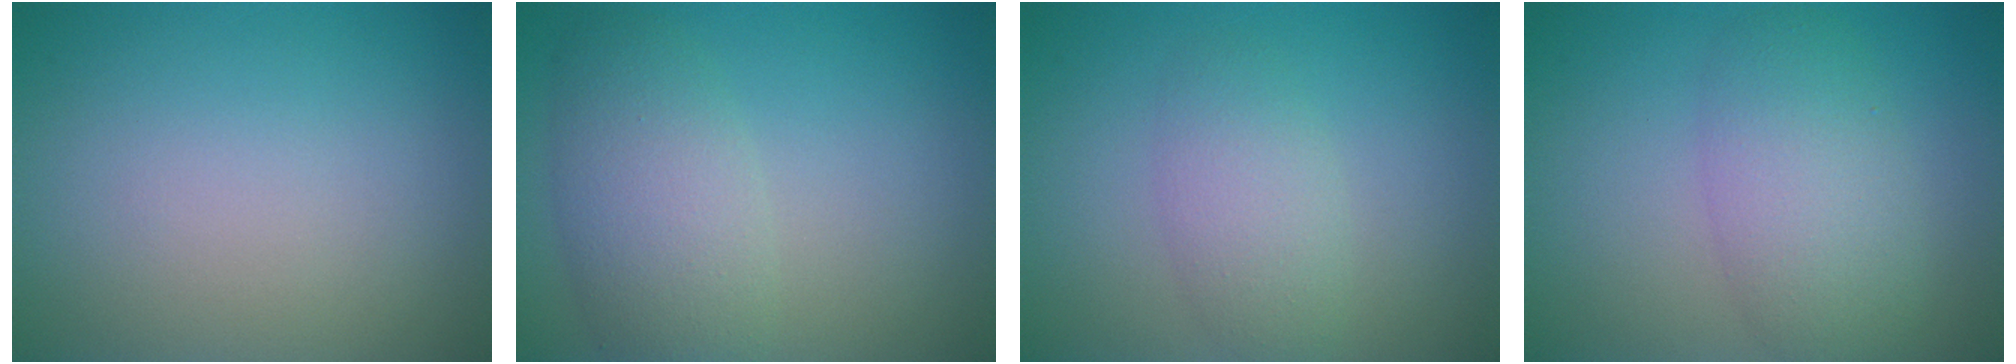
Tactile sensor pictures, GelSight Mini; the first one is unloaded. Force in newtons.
{"total": 4.7, "press": 4.7, "slide": 0.1}
{"total": 2.8, "press": 2.8, "slide": 0.1}
{"total": 4.7, "press": 4.7, "slide": 0.2}